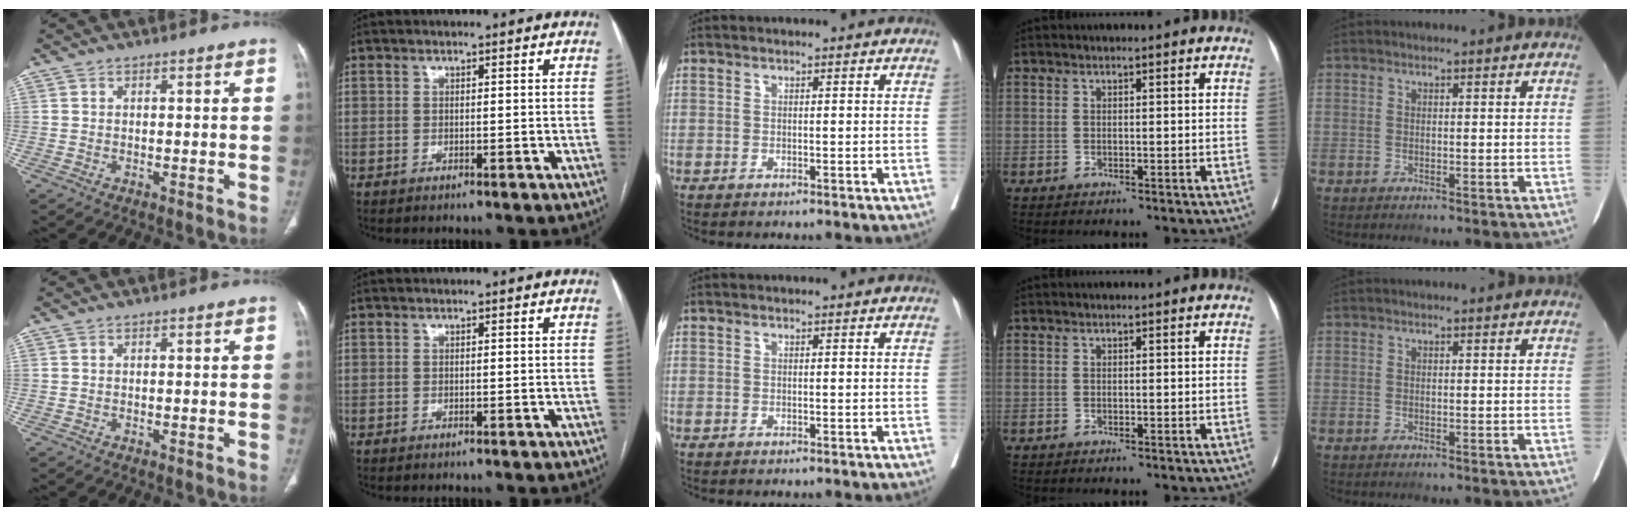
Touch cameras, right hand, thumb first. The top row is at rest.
{}